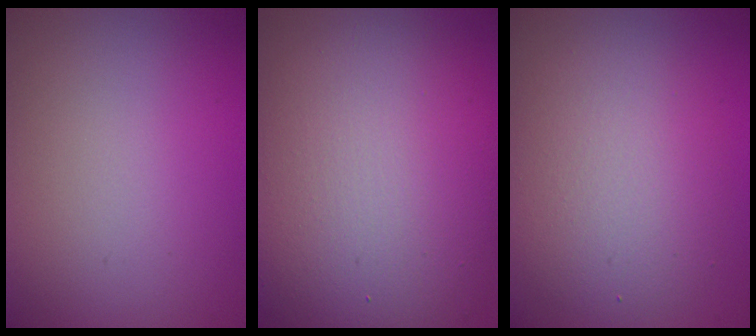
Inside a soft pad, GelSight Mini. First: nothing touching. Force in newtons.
{"total": 12.2, "press": 12.2, "slide": 0.9}
{"total": 5.1, "press": 5.1, "slide": 0.3}